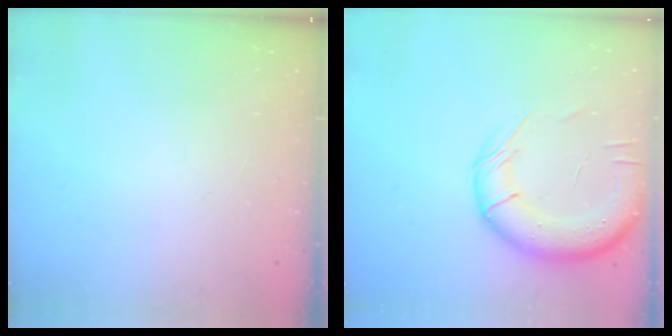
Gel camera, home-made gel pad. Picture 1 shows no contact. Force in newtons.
{"total": 15.7, "press": 15.3, "slide": 3.2}